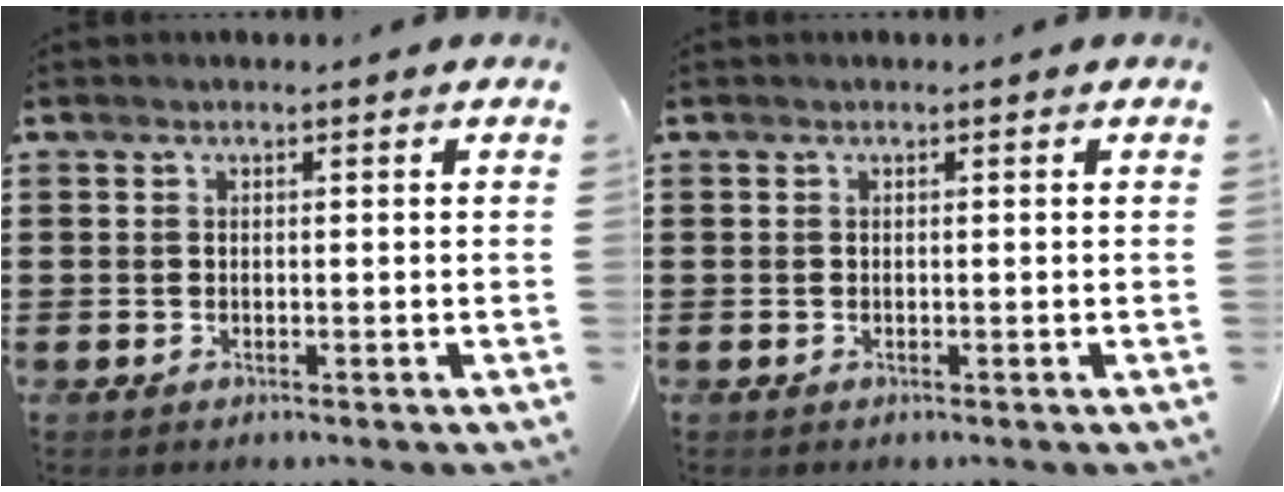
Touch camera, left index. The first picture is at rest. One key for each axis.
{"total": 0.0}